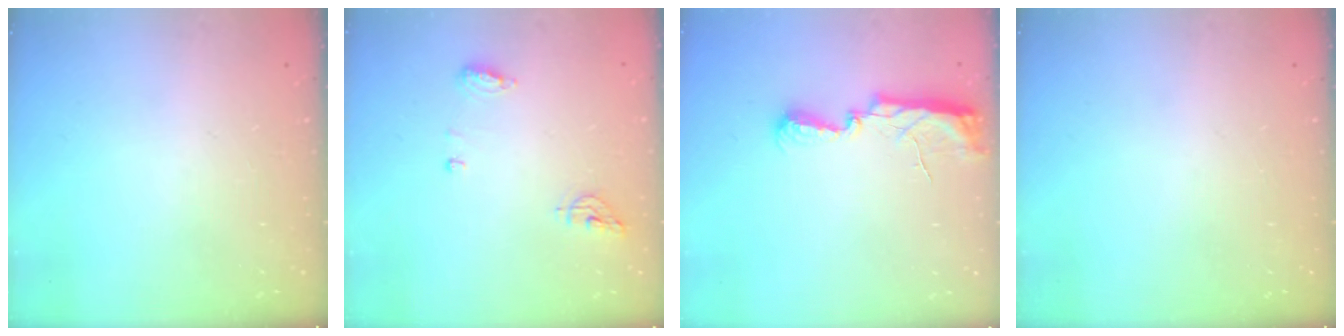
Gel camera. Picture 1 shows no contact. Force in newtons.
{"total": 6.8, "press": 6.6, "slide": 1.8}
{"total": 8.9, "press": 8.2, "slide": 3.4}
{"total": 0.0}